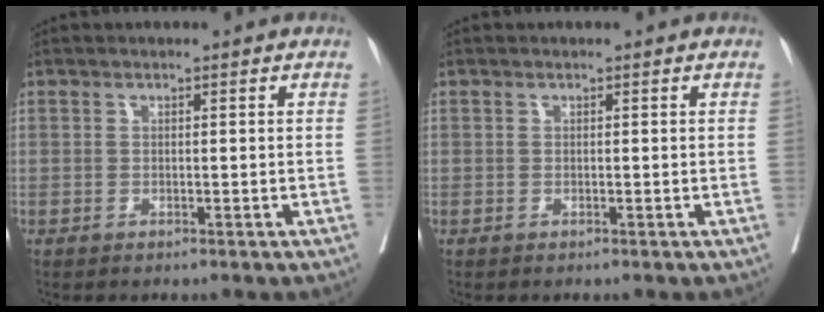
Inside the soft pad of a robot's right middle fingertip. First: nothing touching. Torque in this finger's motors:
{"motor_torque": [0.00, 0.00, 0.00, 0.00]}